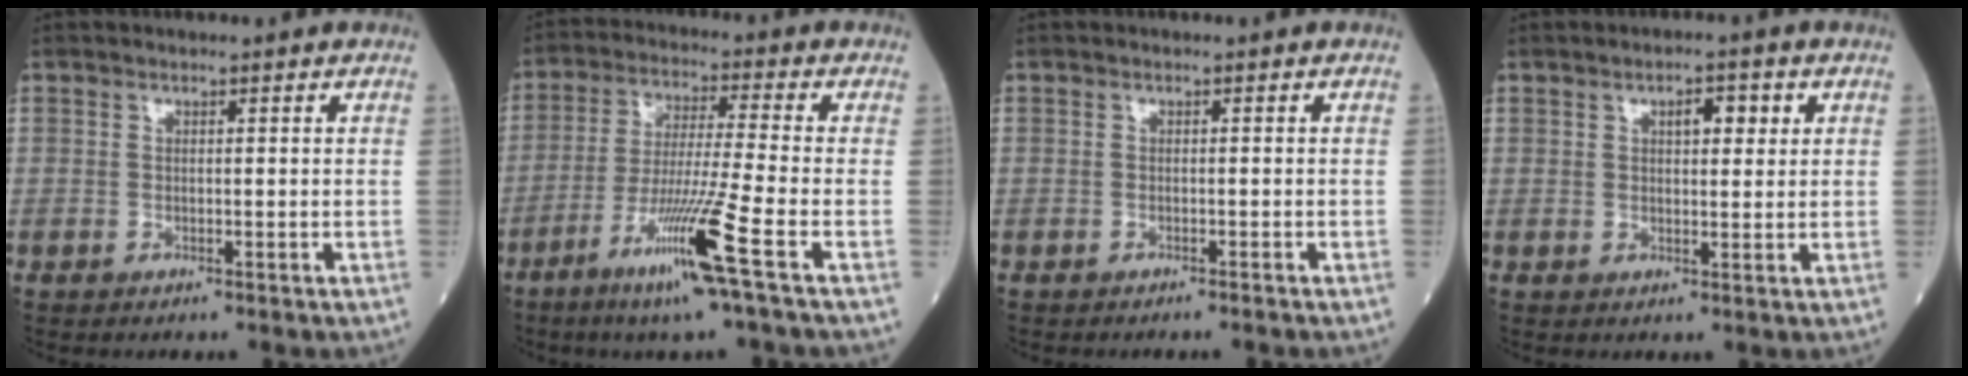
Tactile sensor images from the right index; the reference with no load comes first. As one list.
[{"total": 11.7, "force": [-5.8, -1.8, 10.0], "torque": [-0.191, -0.030, -0.111]}, {"total": 1.3, "force": [-1.2, -0.1, 0.5], "torque": [-0.008, 0.001, -0.015]}, {"total": 3.6, "force": [1.5, 1.4, 3.0], "torque": [-0.045, 0.009, 0.021]}]